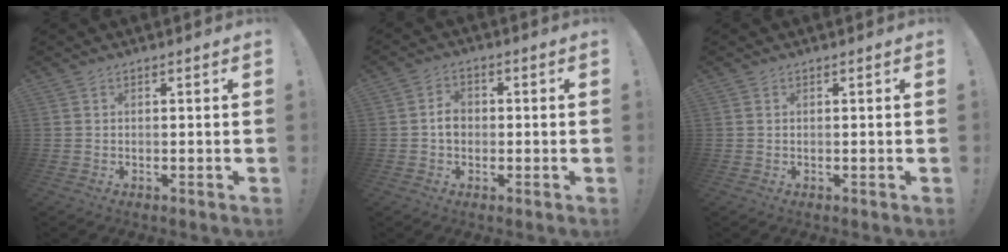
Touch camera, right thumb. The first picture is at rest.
{"total": 4.7, "force": [-0.5, 3.7, 2.7], "torque": [-0.034, 0.008, -0.010]}
{"total": 0.0}